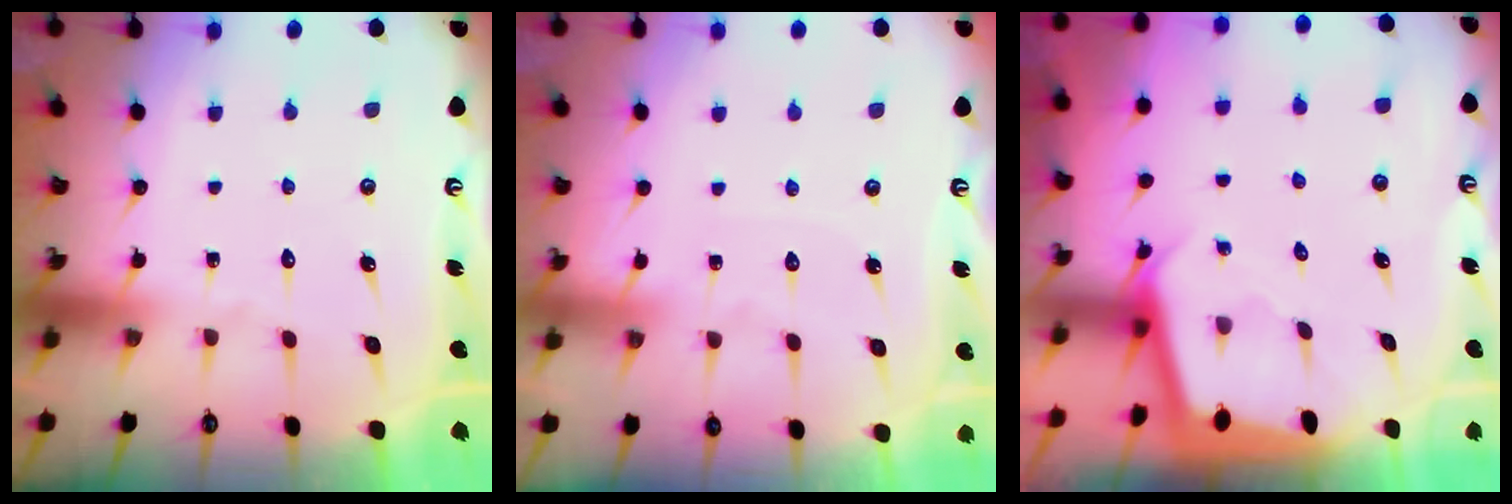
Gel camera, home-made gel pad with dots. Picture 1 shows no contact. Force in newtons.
{"total": 3.1, "press": 3.1, "slide": 0.4}
{"total": 1.8, "press": 1.8, "slide": 0.1}